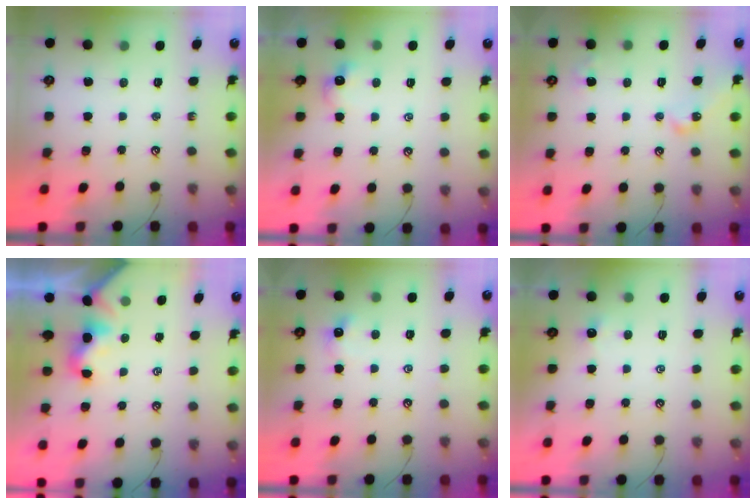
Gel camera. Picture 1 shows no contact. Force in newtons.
{"total": 0.6, "press": 0.3, "slide": 0.5}
{"total": 8.2, "press": 8.2, "slide": 0.9}
{"total": 2.0, "press": 2.0, "slide": 0.5}
{"total": 0.7, "press": 0.6, "slide": 0.4}
{"total": 1.0, "press": 0.9, "slide": 0.4}